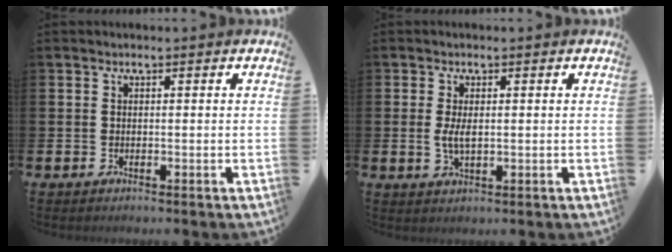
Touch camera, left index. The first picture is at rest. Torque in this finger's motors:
{"motor_torque": [0.72, -0.04, 0.12, 0.03]}